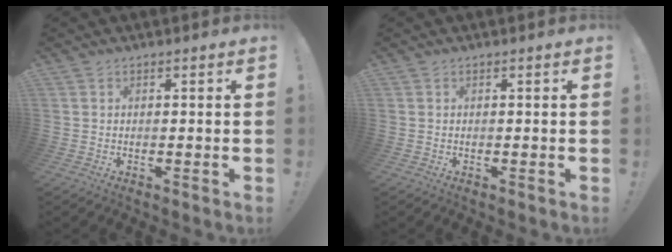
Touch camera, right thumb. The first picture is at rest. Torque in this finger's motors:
{"motor_torque": [-0.03, 0.00, 0.00, 0.02, 0.00]}